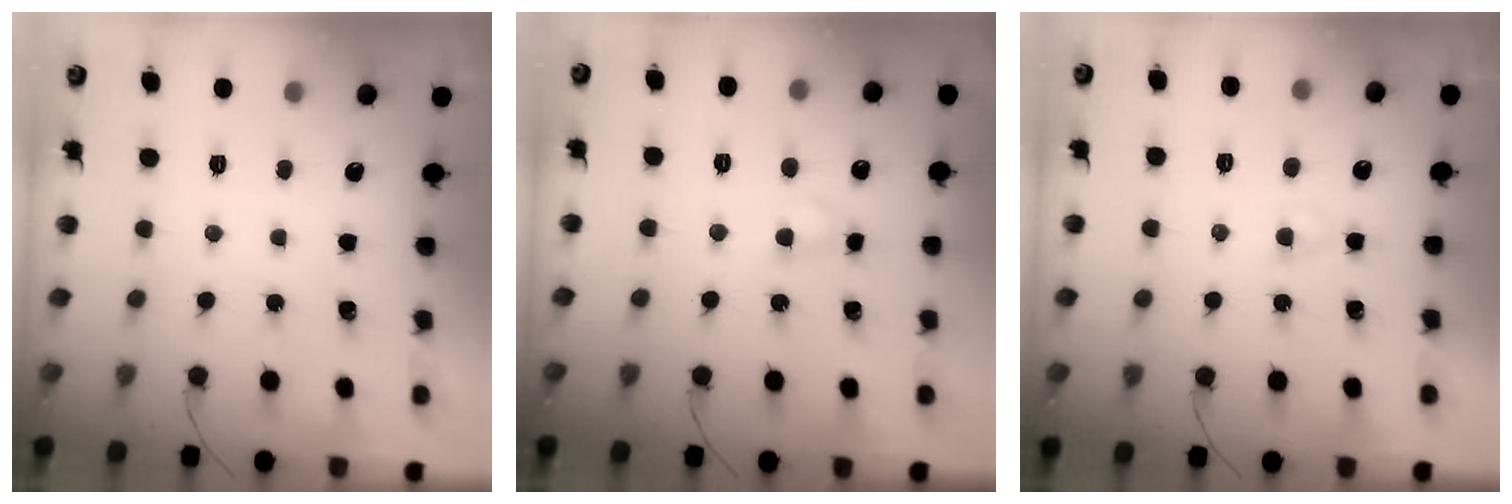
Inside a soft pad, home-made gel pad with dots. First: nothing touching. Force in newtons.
{"total": 2.6, "press": 2.3, "slide": 1.2}
{"total": 1.5, "press": 1.4, "slide": 0.6}